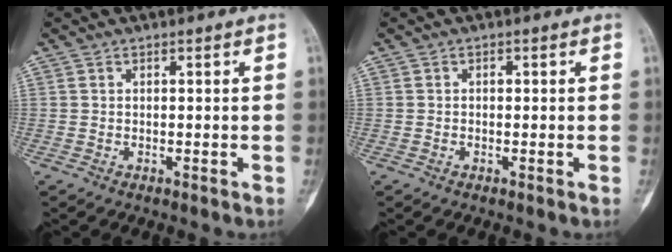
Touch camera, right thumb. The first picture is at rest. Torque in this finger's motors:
{"motor_torque": [-0.04, 0.33, 0.14, 0.11, -0.01]}